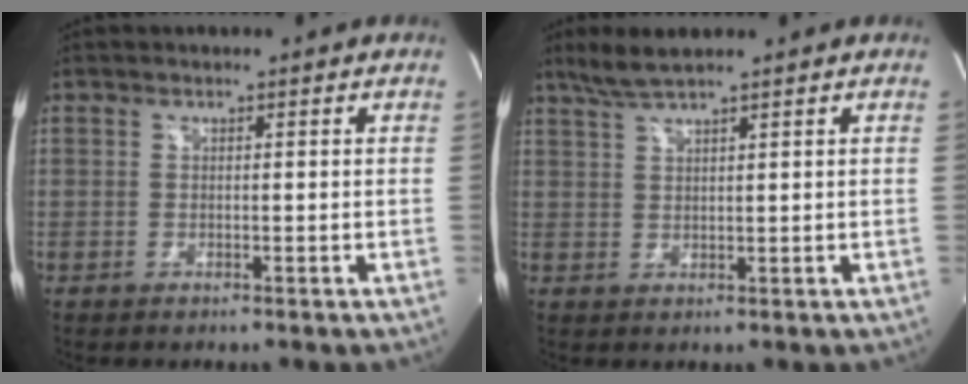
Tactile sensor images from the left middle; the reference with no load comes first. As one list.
[{"total": 4.1, "force": [3.3, -0.1, 2.3], "torque": [-0.056, 0.010, 0.070]}]